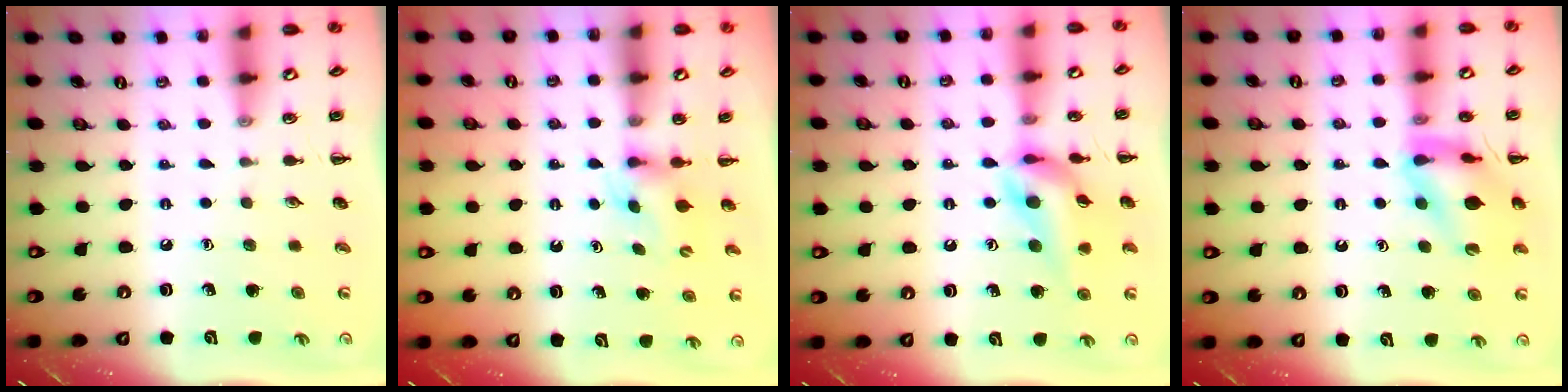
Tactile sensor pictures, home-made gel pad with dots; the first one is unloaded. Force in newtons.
{"total": 4.4, "press": 4.3, "slide": 0.9}
{"total": 13.6, "press": 13.3, "slide": 2.7}
{"total": 12.2, "press": 12.1, "slide": 1.6}